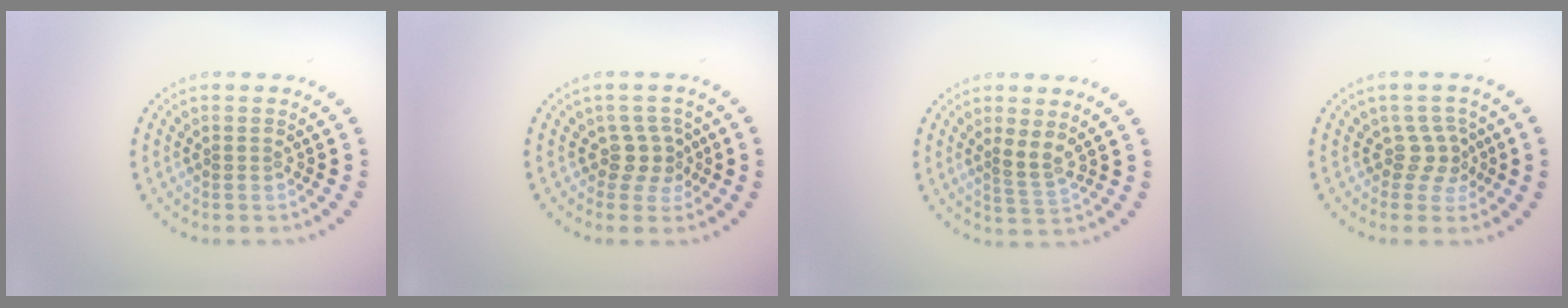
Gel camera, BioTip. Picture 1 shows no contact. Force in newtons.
{"total": 2.2, "press": 1.7, "slide": 1.3}
{"total": 1.9, "press": 1.2, "slide": 1.4}
{"total": 2.1, "press": 1.5, "slide": 1.5}